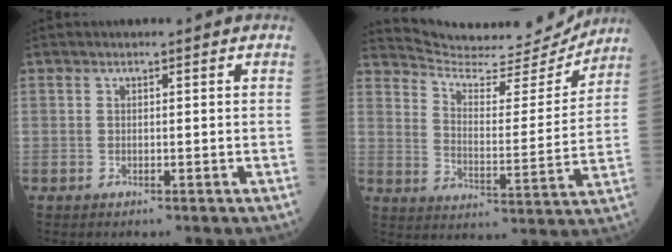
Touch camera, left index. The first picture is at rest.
{"total": 15.9, "force": [15.6, 1.5, 2.4], "torque": [-0.044, -0.038, 0.223]}